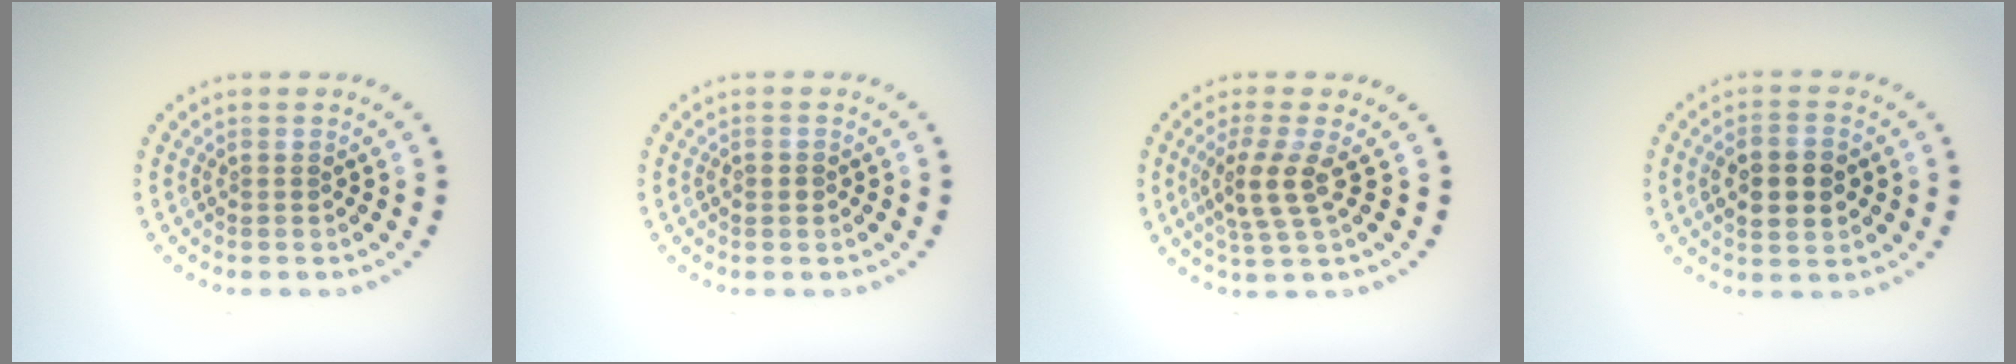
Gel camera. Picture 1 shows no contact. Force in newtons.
{"total": 1.1, "press": 1.1, "slide": 0.1}
{"total": 3.2, "press": 2.7, "slide": 1.7}
{"total": 3.9, "press": 3.9, "slide": 0.2}